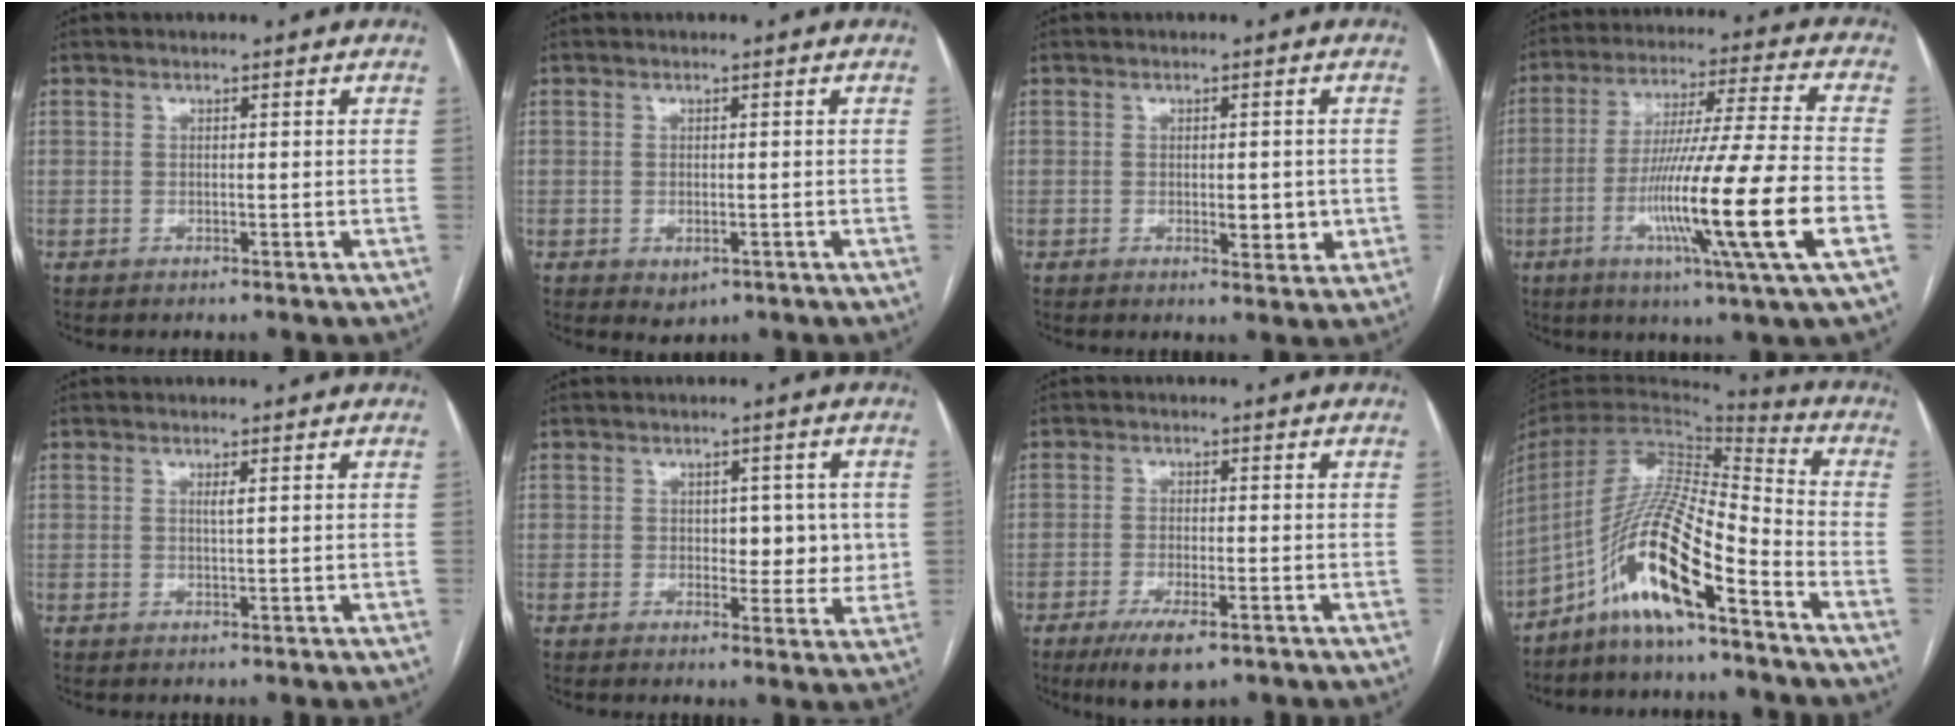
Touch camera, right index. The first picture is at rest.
{"total": 2.1, "force": [-0.8, 1.4, 1.4], "torque": [-0.017, -0.002, -0.001]}
{"total": 3.7, "force": [-0.5, 1.5, 3.3], "torque": [-0.046, -0.003, -0.003]}
{"total": 19.6, "force": [-6.0, -1.6, 18.6], "torque": [-0.335, -0.025, -0.111]}
{"total": 0.9, "force": [0.4, -0.1, 0.8], "torque": [-0.017, -0.001, 0.007]}
{"total": 5.5, "force": [0.5, 3.3, 4.3], "torque": [-0.038, 0.007, 0.009]}
{"total": 6.4, "force": [-4.0, 1.6, 4.8], "torque": [-0.085, -0.013, -0.061]}
{"total": 15.0, "force": [-9.1, 2.0, 11.8], "torque": [-0.230, 0.004, -0.167]}